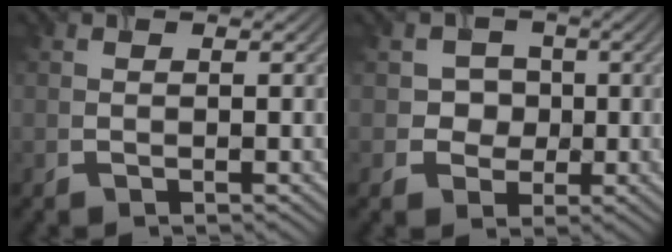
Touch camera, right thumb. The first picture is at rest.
{"total": 4.3, "force": [0.4, 4.1, 1.2], "torque": [-0.032, 0.004, 0.005]}